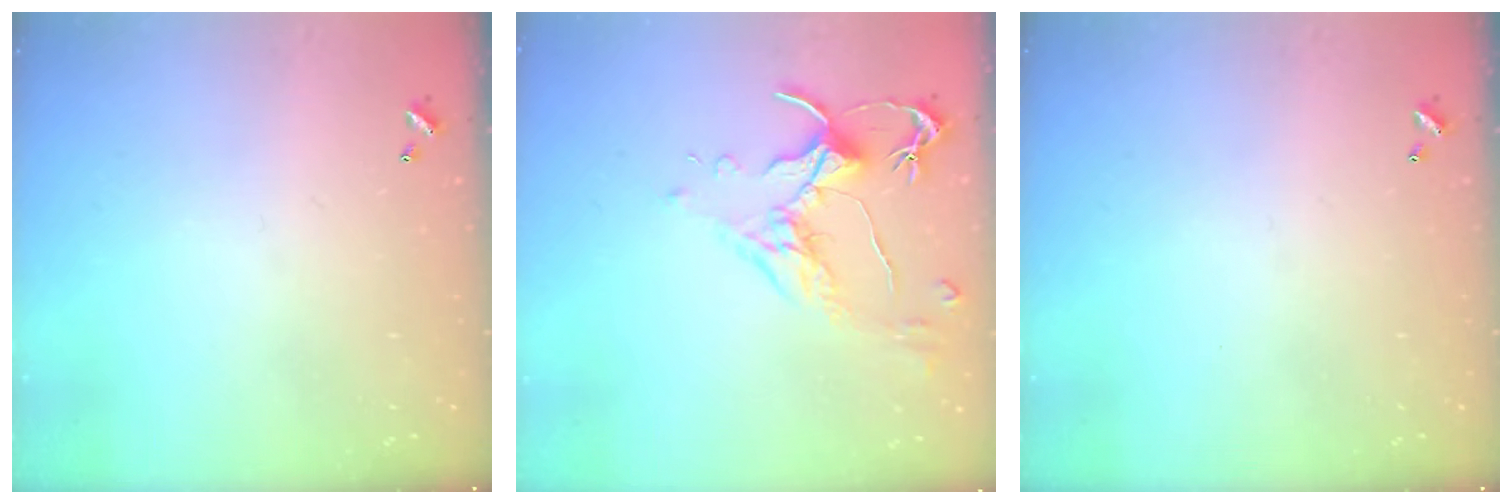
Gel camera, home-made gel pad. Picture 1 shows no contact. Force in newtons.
{"total": 1.6, "press": 1.4, "slide": 0.7}
{"total": 0.0}